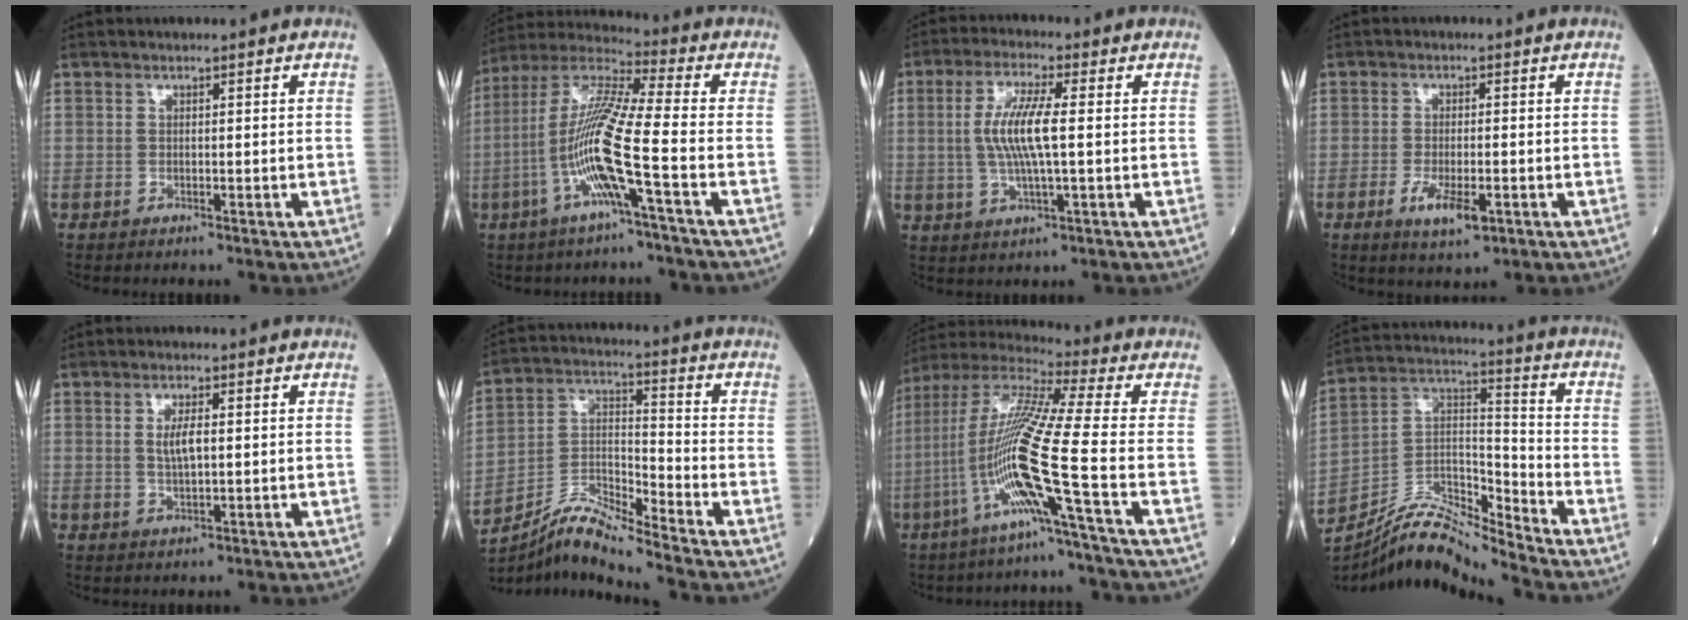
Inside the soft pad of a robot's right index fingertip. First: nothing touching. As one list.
[{"total": 13.5, "force": [-4.1, -0.6, 12.8], "torque": [-0.264, 0.003, -0.089]}, {"total": 8.2, "force": [0.5, 1.0, 8.1], "torque": [-0.168, 0.000, 0.007]}, {"total": 5.0, "force": [-2.0, 1.4, 4.4], "torque": [-0.084, -0.006, -0.028]}, {"total": 3.4, "force": [0.5, 0.8, 3.3], "torque": [-0.062, 0.001, 0.011]}, {"total": 9.2, "force": [-8.3, -0.7, 4.0], "torque": [-0.084, 0.009, -0.155]}, {"total": 16.5, "force": [-5.3, -1.9, 15.5], "torque": [-0.317, -0.010, -0.115]}, {"total": 12.7, "force": [-12.2, -0.2, 3.5], "torque": [-0.065, 0.049, -0.229]}]